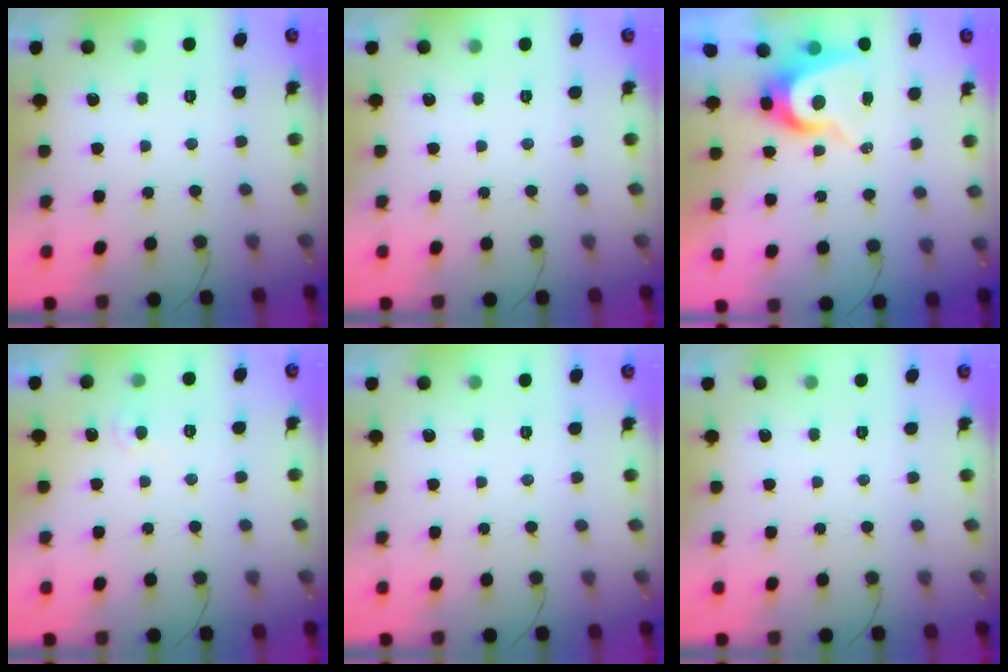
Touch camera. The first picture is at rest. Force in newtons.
{"total": 0.0}
{"total": 8.5, "press": 8.5, "slide": 0.9}
{"total": 4.0, "press": 3.9, "slide": 0.4}
{"total": 0.0}
{"total": 0.0}